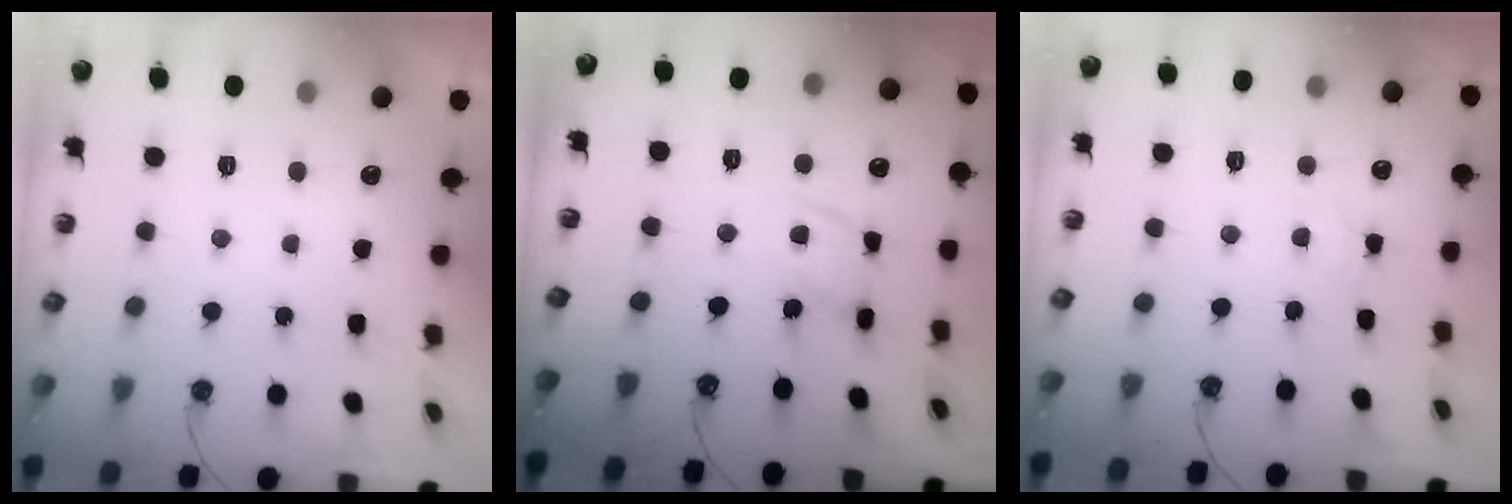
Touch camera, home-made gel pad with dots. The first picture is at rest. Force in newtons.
{"total": 12.9, "press": 12.8, "slide": 1.5}
{"total": 4.5, "press": 4.5, "slide": 0.6}